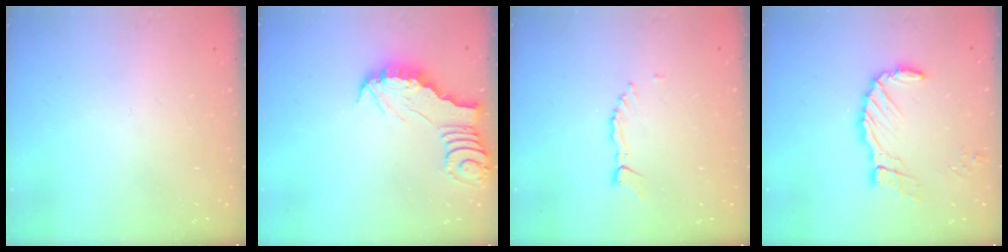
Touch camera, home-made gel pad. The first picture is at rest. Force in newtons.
{"total": 2.8, "press": 2.7, "slide": 0.3}
{"total": 1.7, "press": 1.7, "slide": 0.2}
{"total": 9.9, "press": 9.8, "slide": 1.0}